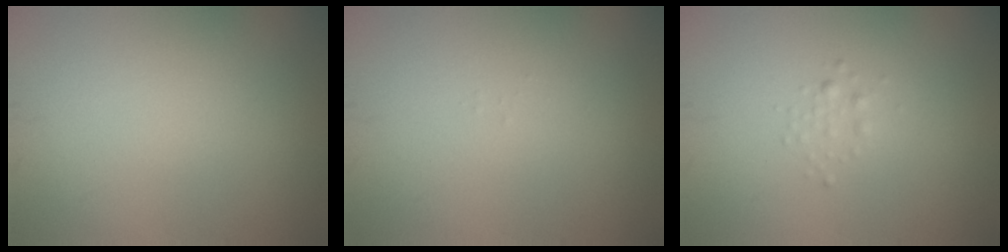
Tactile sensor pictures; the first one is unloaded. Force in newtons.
{"total": 0.0}
{"total": 0.8, "press": 0.8, "slide": 0.0}